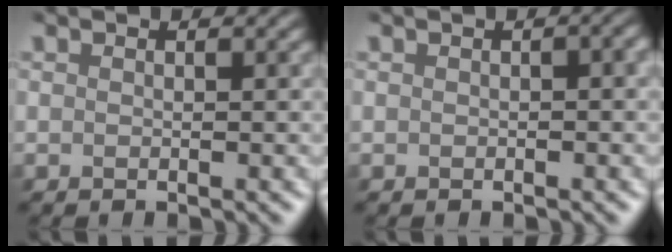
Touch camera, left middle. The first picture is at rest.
{"total": 2.6, "force": [-0.2, 1.4, 2.2], "torque": [-0.016, 0.012, -0.009]}